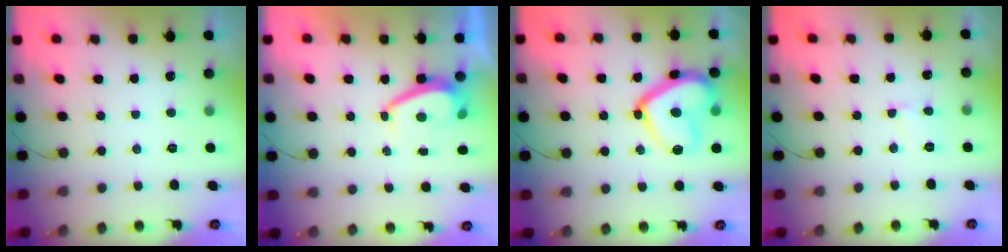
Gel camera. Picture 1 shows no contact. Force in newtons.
{"total": 2.8, "press": 2.7, "slide": 0.5}
{"total": 16.4, "press": 16.4, "slide": 1.6}
{"total": 2.8, "press": 2.8, "slide": 0.2}